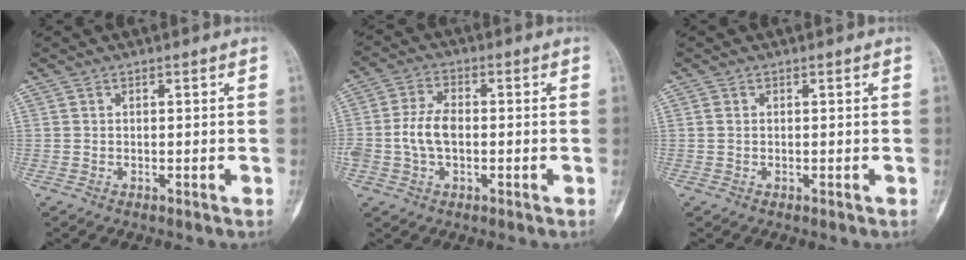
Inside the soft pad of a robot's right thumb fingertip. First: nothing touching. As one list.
[{"total": 6.7, "force": [-0.8, 4.1, 5.3], "torque": [-0.111, 0.016, -0.017]}, {"total": 0.6, "force": [0.1, 0.4, 0.4], "torque": [-0.008, 0.000, 0.000]}]